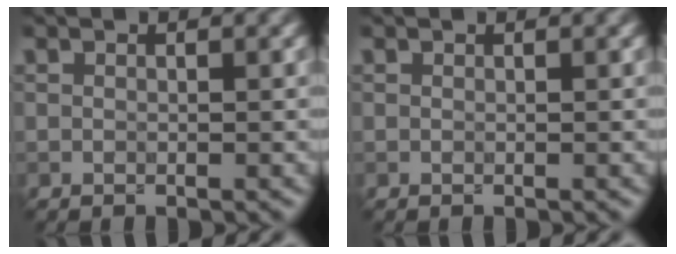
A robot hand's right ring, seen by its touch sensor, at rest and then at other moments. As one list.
[{"total": 0.0}]